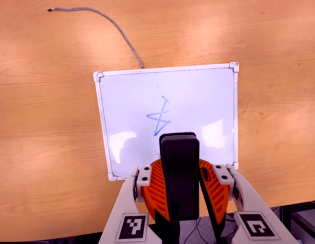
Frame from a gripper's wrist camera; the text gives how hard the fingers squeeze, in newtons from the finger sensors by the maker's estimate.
{"total": 9.5, "left": 9.3, "right": 9.6}